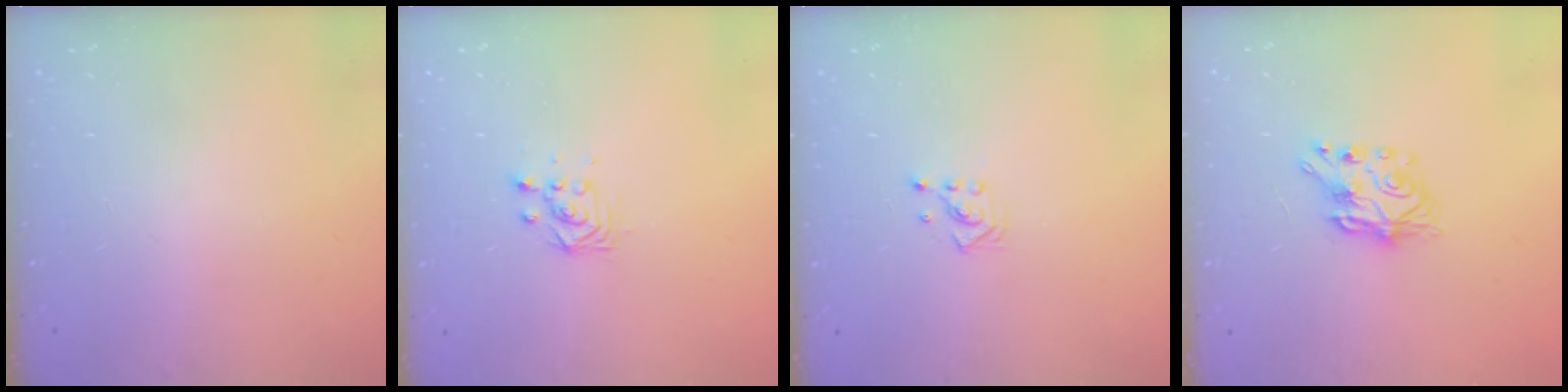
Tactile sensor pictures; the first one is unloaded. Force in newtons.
{"total": 2.9, "press": 2.9, "slide": 0.4}
{"total": 2.6, "press": 2.6, "slide": 0.3}
{"total": 7.1, "press": 7.1, "slide": 0.2}